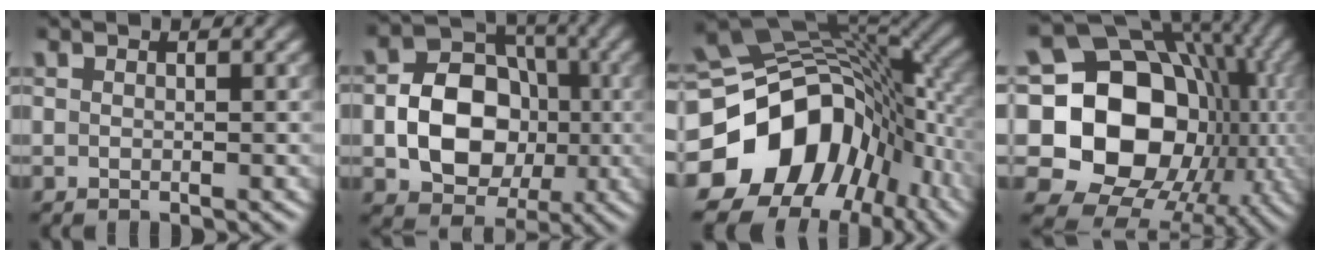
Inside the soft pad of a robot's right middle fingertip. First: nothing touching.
{"total": 8.3, "force": [-1.3, 6.4, 5.1], "torque": [-0.079, 0.003, -0.031]}
{"total": 16.7, "force": [-5.5, 12.5, 9.5], "torque": [-0.169, -0.015, -0.087]}
{"total": 19.7, "force": [-1.0, 16.0, 11.4], "torque": [-0.168, -0.006, -0.031]}